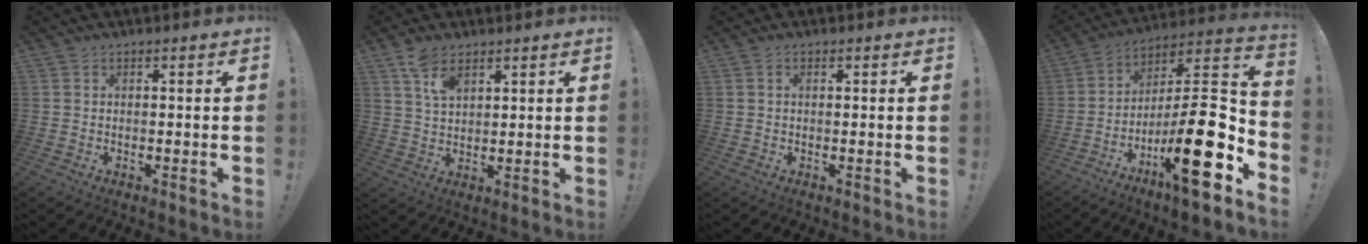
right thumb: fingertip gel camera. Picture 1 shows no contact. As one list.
[{"total": 7.0, "force": [4.4, 3.5, 4.2], "torque": [-0.074, -0.016, 0.081]}, {"total": 0.9, "force": [0.3, 0.4, 0.7], "torque": [-0.008, -0.001, 0.004]}, {"total": 22.0, "force": [-9.2, 4.8, 19.4], "torque": [-0.302, 0.034, -0.154]}]